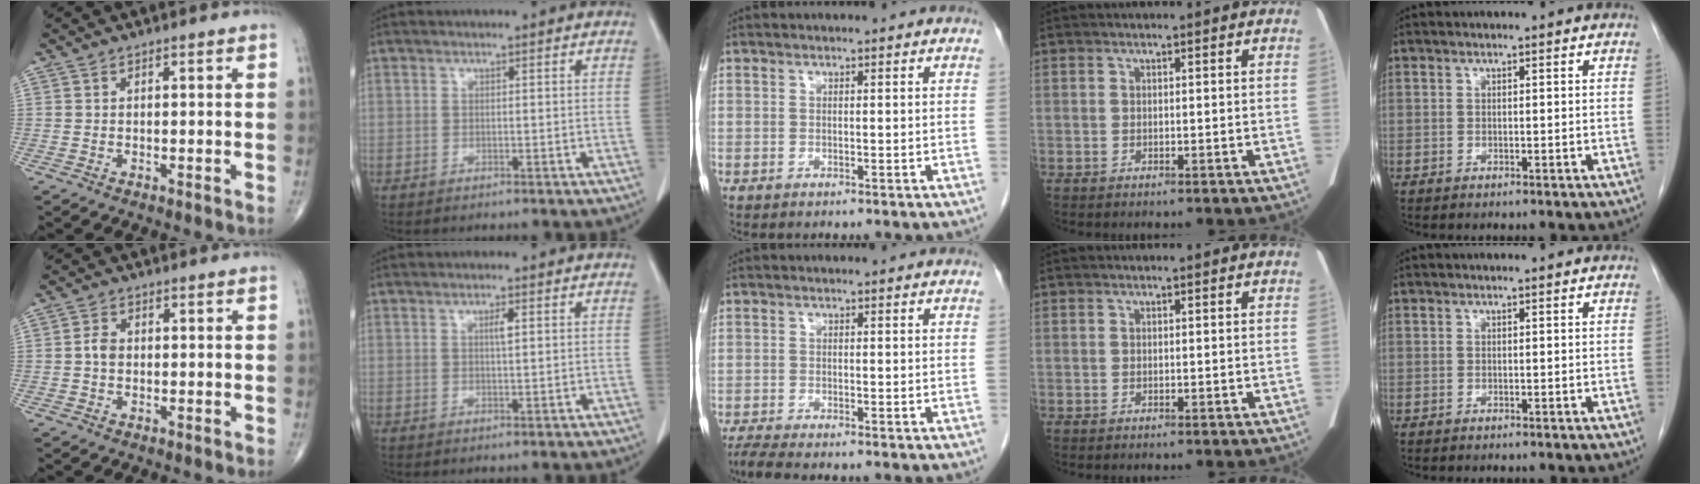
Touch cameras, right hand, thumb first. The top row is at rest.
{"thumb": {"total": 2.4, "force": [-0.1, 1.8, 1.6], "torque": [-0.027, 0.006, -0.007]}, "index": {"total": 1.5, "force": [0.5, 0.2, 1.4], "torque": [-0.027, 0.001, 0.008]}, "middle": {"total": 2.9, "force": [-2.5, -0.2, 1.5], "torque": [-0.033, -0.008, -0.046]}}